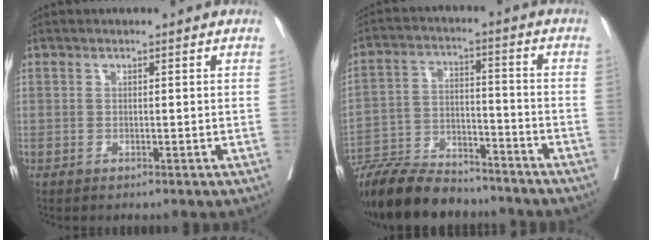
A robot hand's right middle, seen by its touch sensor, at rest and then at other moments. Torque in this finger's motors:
{"motor_torque": [1.22, -0.92, 0.14, 0.06]}